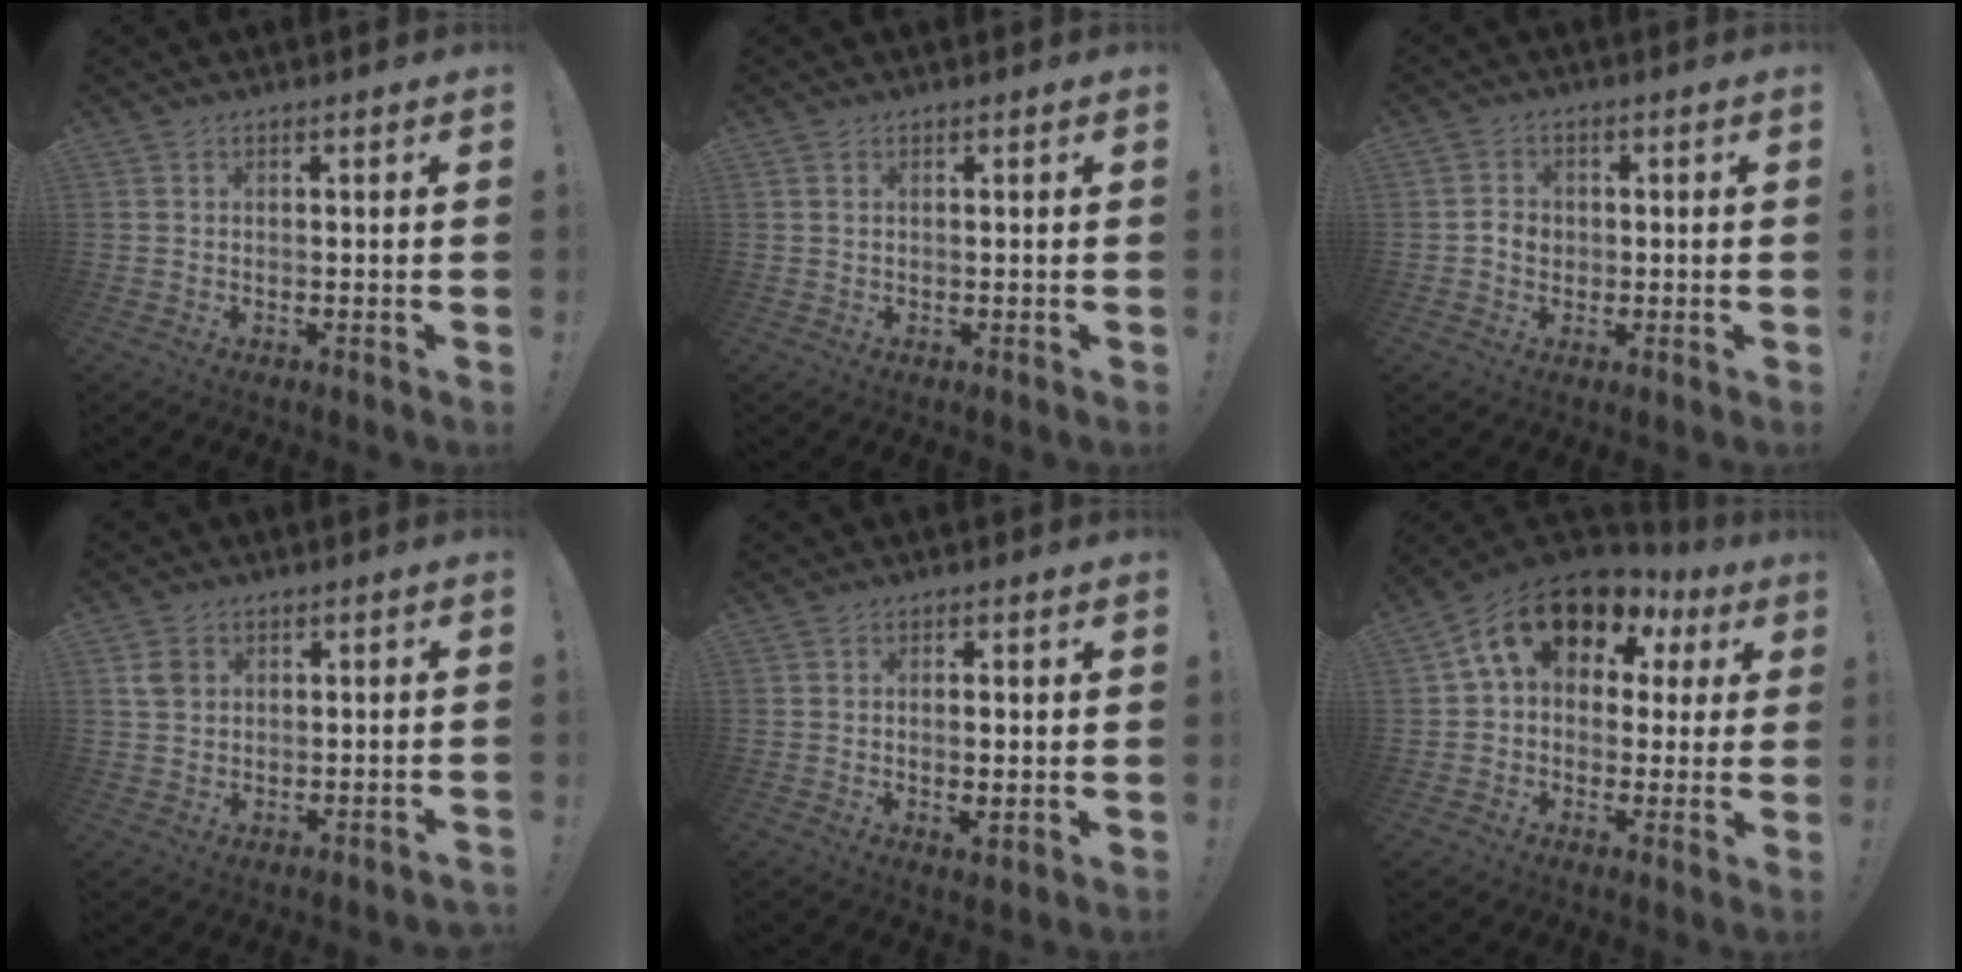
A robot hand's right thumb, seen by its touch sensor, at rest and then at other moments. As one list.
[{"total": 0.6, "force": [0.3, 0.2, 0.4], "torque": [-0.011, 0.001, 0.007]}, {"total": 4.0, "force": [-0.8, 3.4, 2.0], "torque": [-0.021, 0.007, -0.016]}, {"total": 3.7, "force": [0.4, 3.1, 1.9], "torque": [-0.023, 0.004, 0.009]}, {"total": 2.2, "force": [0.0, 0.7, 2.1], "torque": [-0.032, 0.000, 0.000]}, {"total": 16.5, "force": [8.1, 9.8, 10.4], "torque": [-0.163, -0.038, 0.146]}]